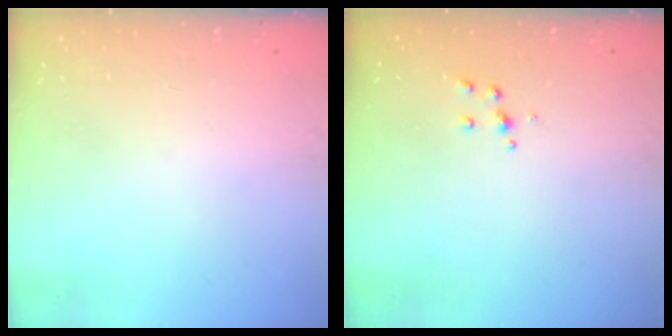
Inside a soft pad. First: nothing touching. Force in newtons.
{"total": 4.3, "press": 4.3, "slide": 0.4}